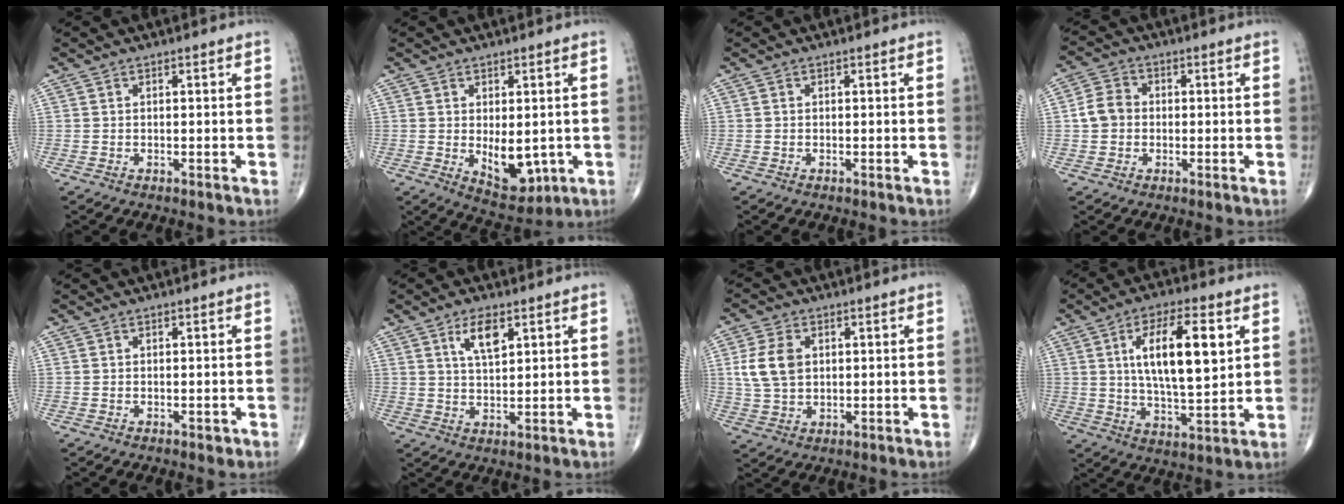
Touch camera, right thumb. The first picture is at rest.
{"total": 8.0, "force": [-1.2, 4.4, 6.6], "torque": [-0.069, -0.014, -0.003]}
{"total": 0.0}
{"total": 5.0, "force": [-0.3, 4.3, 2.5], "torque": [-0.040, 0.013, -0.012]}
{"total": 0.7, "force": [-0.3, 0.5, 0.4], "torque": [-0.002, 0.000, -0.005]}
{"total": 6.0, "force": [2.9, 2.4, 4.6], "torque": [-0.074, -0.014, 0.055]}
{"total": 7.9, "force": [1.5, 5.4, 5.5], "torque": [-0.107, -0.001, 0.032]}
{"total": 15.2, "force": [4.0, 5.6, 13.5], "torque": [-0.217, -0.010, 0.071]}